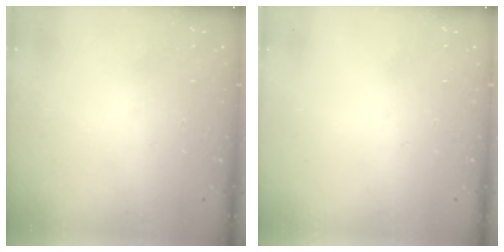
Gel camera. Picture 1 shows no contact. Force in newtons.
{"total": 0.0}